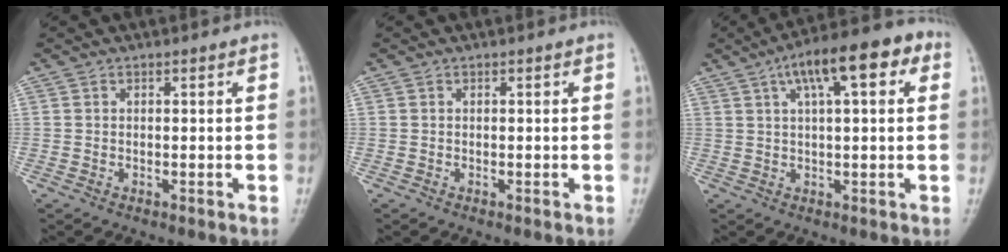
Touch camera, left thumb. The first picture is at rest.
{"total": 0.0}
{"total": 12.9, "force": [5.0, 4.5, 11.0], "torque": [-0.149, 0.024, 0.069]}